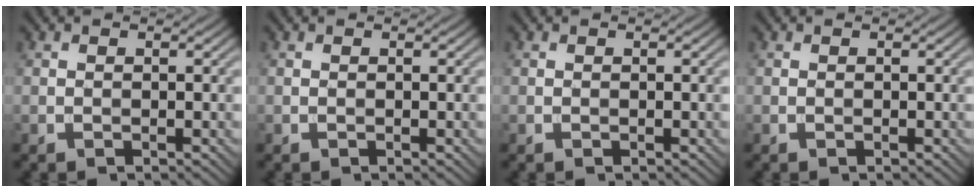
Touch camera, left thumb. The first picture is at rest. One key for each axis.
{"total": 0.0}
{"total": 0.0}
{"total": 0.0}